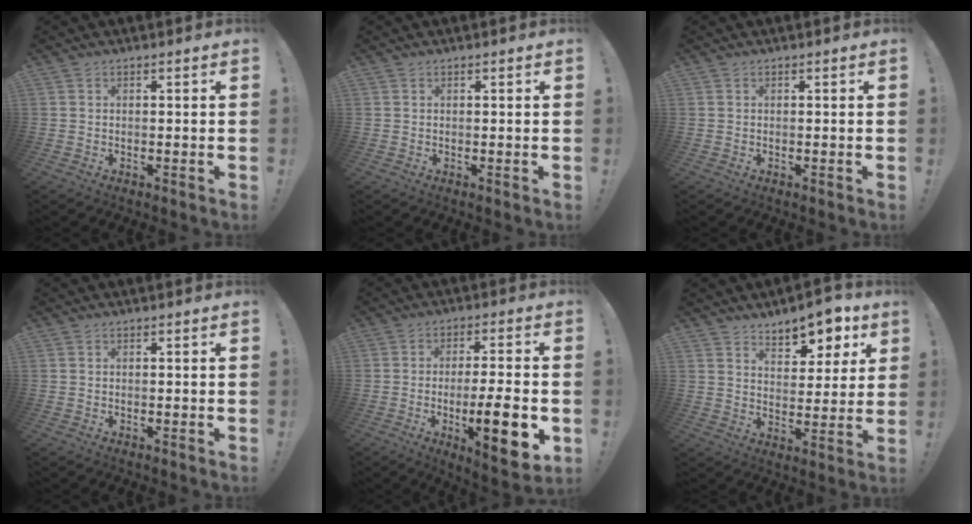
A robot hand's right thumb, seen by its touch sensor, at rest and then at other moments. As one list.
[{"total": 0.0}, {"total": 0.0}, {"total": 0.0}, {"total": 14.5, "force": [-4.1, 3.1, 13.5], "torque": [-0.186, 0.005, -0.060]}, {"total": 9.4, "force": [7.3, 4.5, 3.9], "torque": [-0.033, -0.063, 0.129]}]